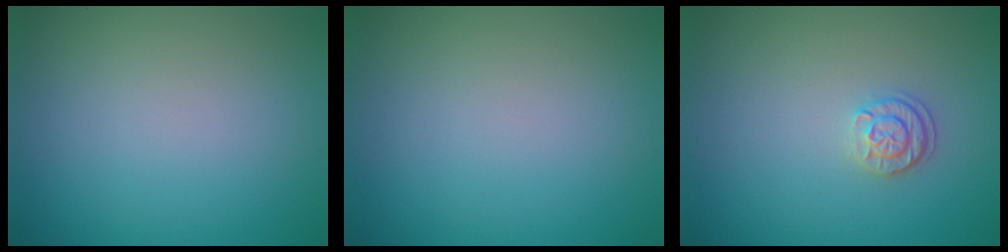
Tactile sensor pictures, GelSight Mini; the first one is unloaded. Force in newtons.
{"total": 0.0}
{"total": 1.7, "press": 1.6, "slide": 0.7}